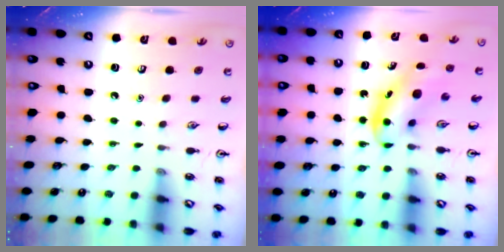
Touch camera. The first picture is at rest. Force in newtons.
{"total": 5.4, "press": 5.4, "slide": 0.6}